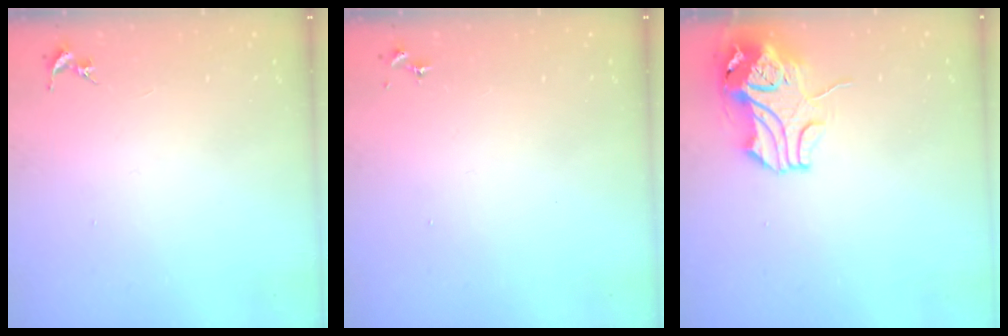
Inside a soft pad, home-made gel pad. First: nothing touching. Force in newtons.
{"total": 0.0}
{"total": 10.6, "press": 10.4, "slide": 1.9}